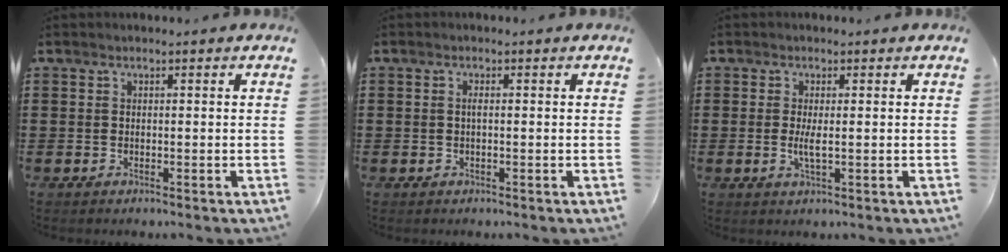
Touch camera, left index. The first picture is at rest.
{"total": 0.7, "force": [0.0, 0.1, 0.7], "torque": [-0.015, -0.004, 0.000]}
{"total": 2.4, "force": [-0.1, 0.4, 2.4], "torque": [-0.044, -0.004, -0.001]}